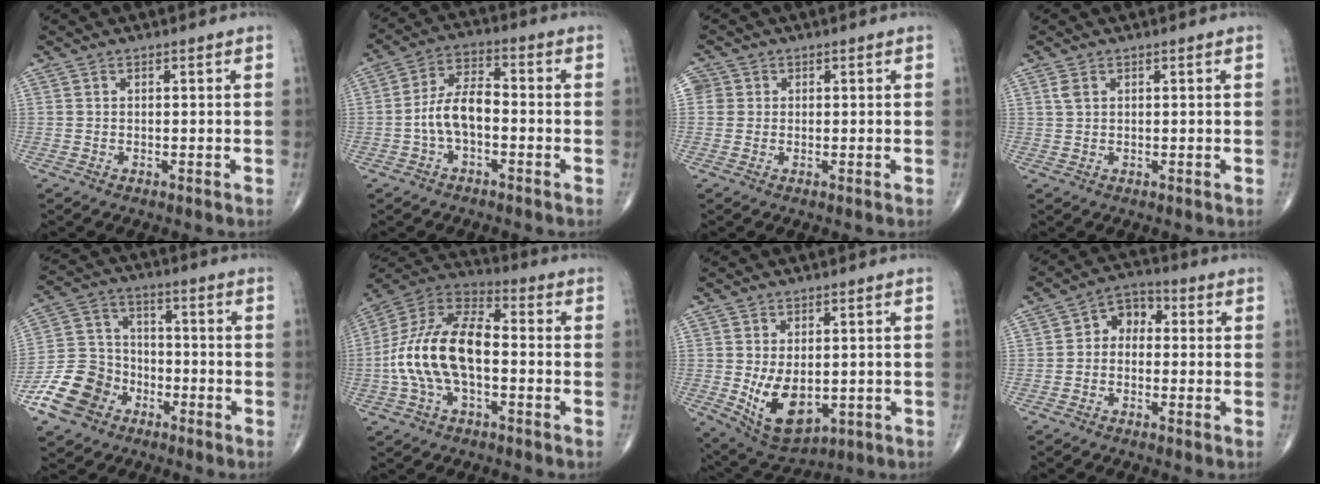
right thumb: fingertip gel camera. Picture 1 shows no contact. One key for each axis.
{"total": 7.8, "fx": -1.8, "fy": 3.9, "fz": 6.5, "tx": -0.122, "ty": 0.033, "tz": -0.042}
{"total": 2.8, "fx": 0.4, "fy": 2.7, "fz": 0.5, "tx": 0.008, "ty": 0.007, "tz": 0.005}
{"total": 1.5, "fx": 0.7, "fy": 0.9, "fz": 1.0, "tx": -0.024, "ty": 0.006, "tz": 0.018}
{"total": 11.9, "fx": -6.4, "fy": 9.0, "fz": 4.4, "tx": -0.064, "ty": 0.051, "tz": -0.126}
{"total": 16.9, "fx": -2.1, "fy": 8.7, "fz": 14.3, "tx": -0.284, "ty": 0.043, "tz": -0.047}
{"total": 10.5, "fx": -1.3, "fy": 6.2, "fz": 8.3, "tx": -0.126, "ty": -0.015, "tz": 0.000}
{"total": 5.6, "fx": -0.1, "fy": 4.2, "fz": 3.7, "tx": -0.031, "ty": 0.023, "tz": -0.019}